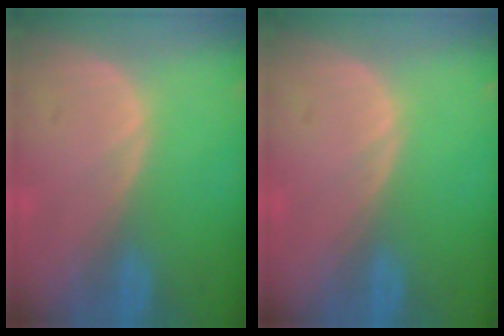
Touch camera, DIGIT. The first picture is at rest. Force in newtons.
{"total": 0.0}